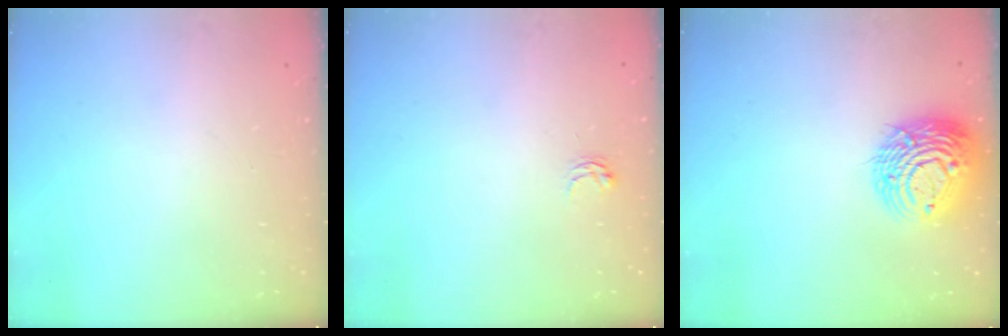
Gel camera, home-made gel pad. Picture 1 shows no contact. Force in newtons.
{"total": 2.9, "press": 2.9, "slide": 0.4}
{"total": 14.0, "press": 13.9, "slide": 1.5}